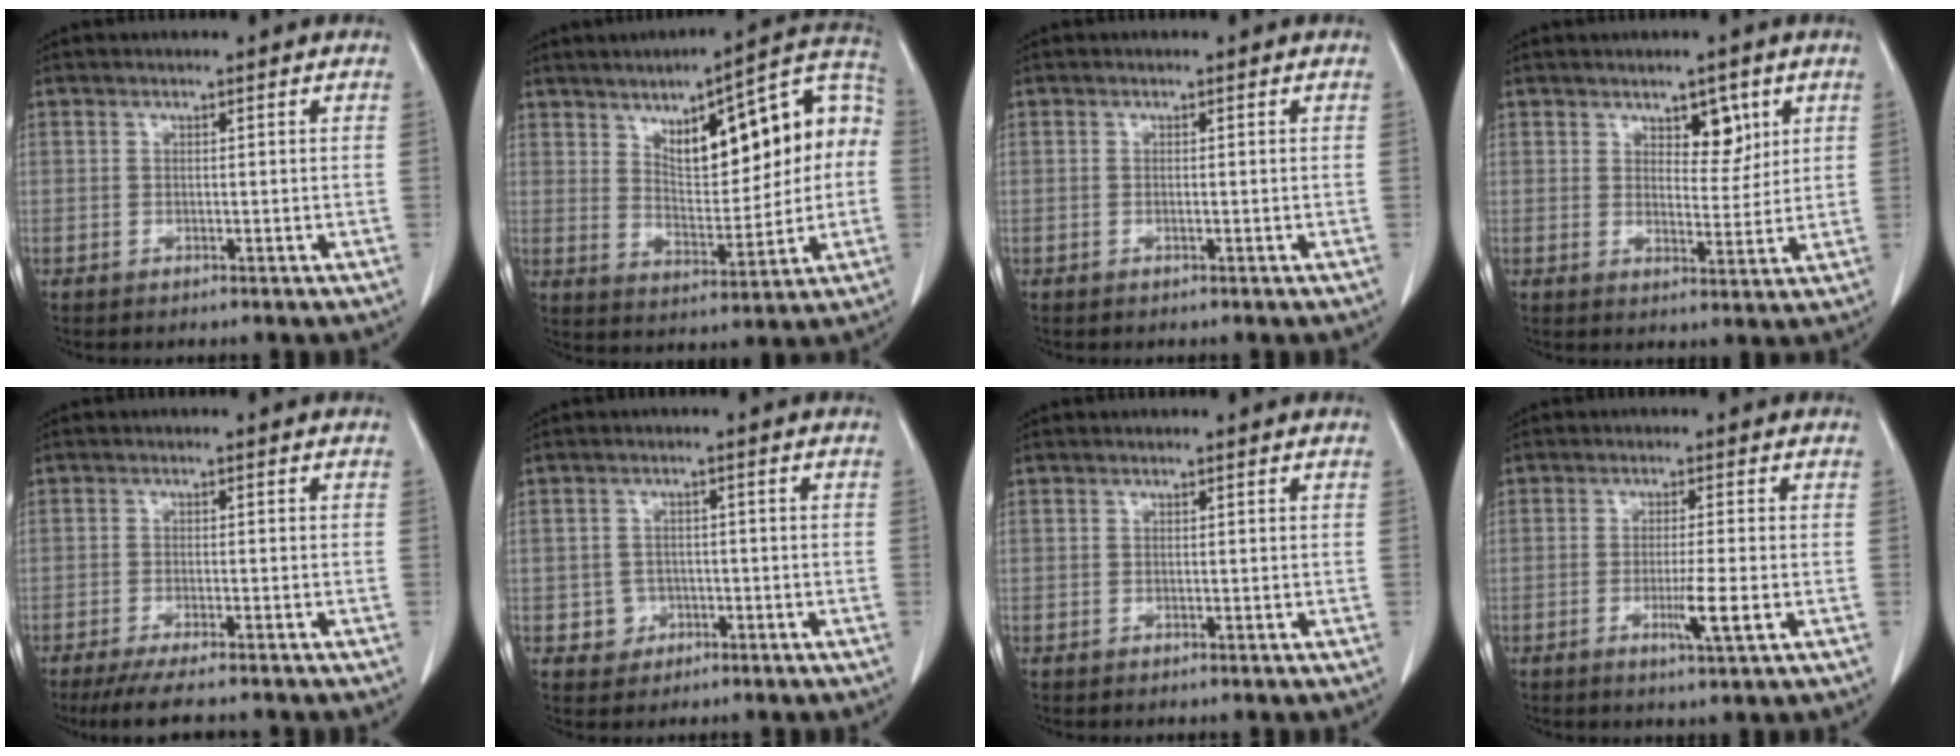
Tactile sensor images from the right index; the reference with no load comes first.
{"total": 17.1, "force": [3.9, 6.1, 15.5], "torque": [-0.212, 0.039, 0.063]}
{"total": 0.0}
{"total": 4.8, "force": [2.7, 2.2, 3.2], "torque": [-0.041, -0.003, 0.042]}
{"total": 8.6, "force": [-7.4, 0.4, 4.4], "torque": [-0.061, -0.019, -0.113]}
{"total": 2.9, "force": [-1.0, 2.7, 0.2], "torque": [0.006, 0.011, -0.010]}
{"total": 0.0}
{"total": 4.5, "force": [-1.3, -0.3, 4.3], "torque": [-0.075, -0.010, -0.020]}